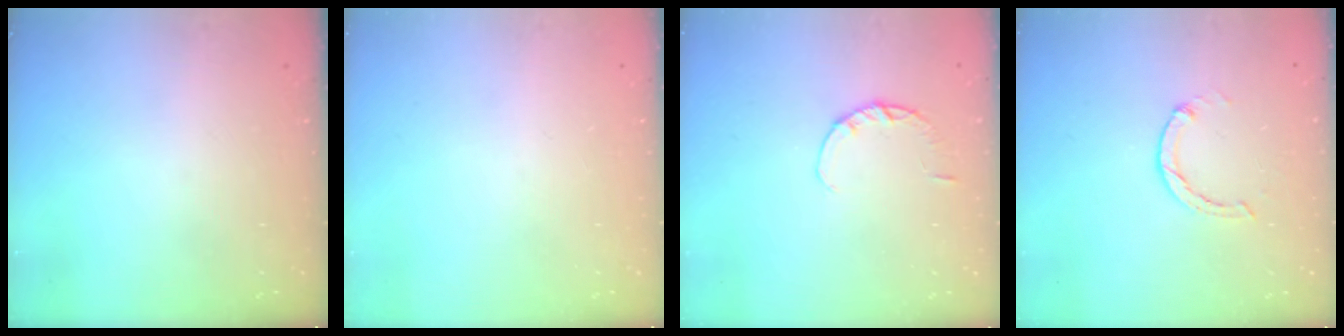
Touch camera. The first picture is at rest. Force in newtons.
{"total": 0.0}
{"total": 2.9, "press": 2.8, "slide": 0.4}
{"total": 0.0}